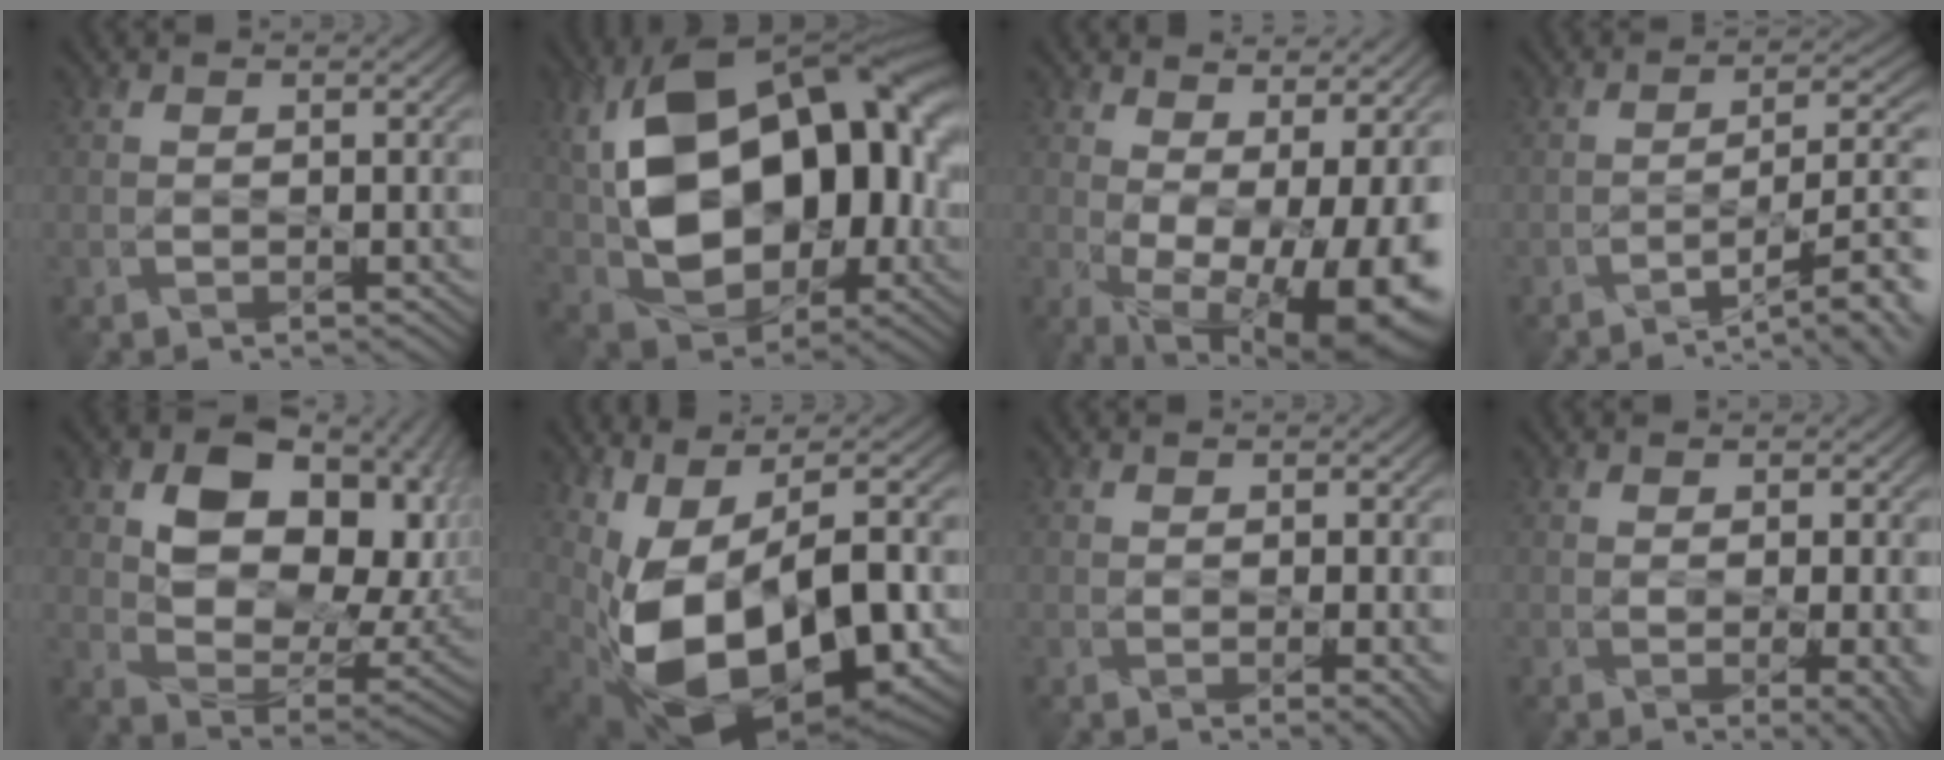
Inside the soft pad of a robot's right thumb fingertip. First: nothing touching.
{"total": 18.6, "force": [1.5, 11.7, 14.4], "torque": [-0.253, 0.005, 0.029]}
{"total": 16.6, "force": [-1.4, 7.9, 14.5], "torque": [-0.193, -0.015, 0.014]}
{"total": 10.4, "force": [-5.5, 2.8, 8.4], "torque": [-0.117, 0.005, -0.085]}
{"total": 14.3, "force": [4.3, 9.3, 9.9], "torque": [-0.166, -0.008, 0.076]}
{"total": 16.9, "force": [-2.5, 8.8, 14.2], "torque": [-0.261, -0.038, -0.017]}
{"total": 2.4, "force": [0.0, 0.5, 2.4], "torque": [-0.038, -0.003, 0.004]}
{"total": 3.9, "force": [-0.2, 1.1, 3.8], "torque": [-0.055, -0.009, 0.004]}